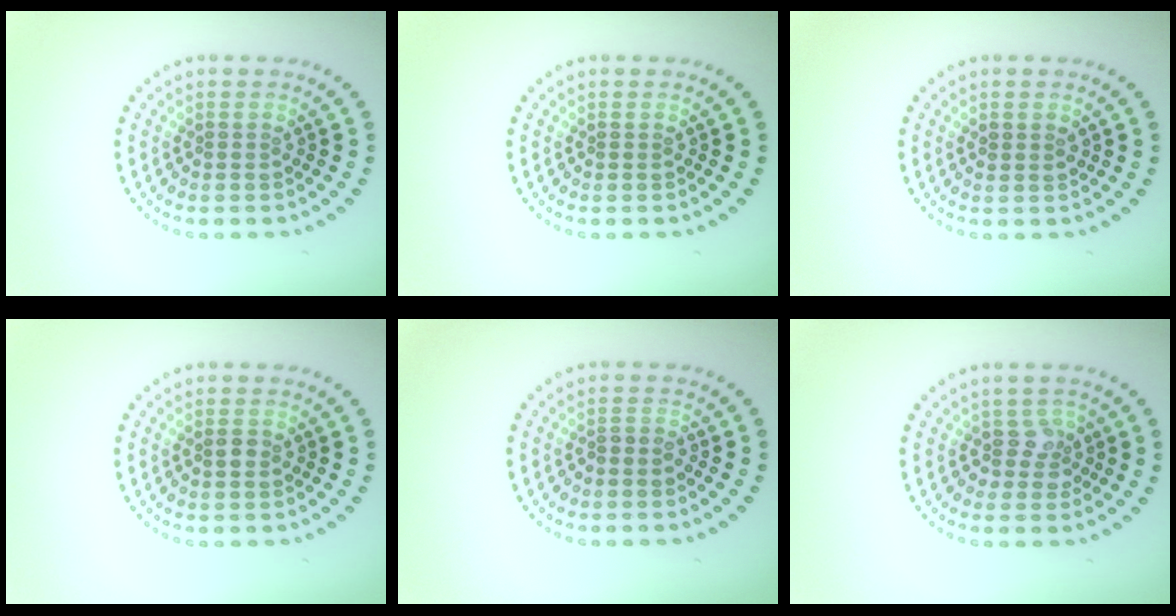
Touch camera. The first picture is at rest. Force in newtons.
{"total": 0.0}
{"total": 1.0, "press": 0.9, "slide": 0.4}
{"total": 0.9, "press": 0.8, "slide": 0.1}
{"total": 0.9, "press": 0.5, "slide": 0.8}
{"total": 1.9, "press": 1.5, "slide": 1.2}